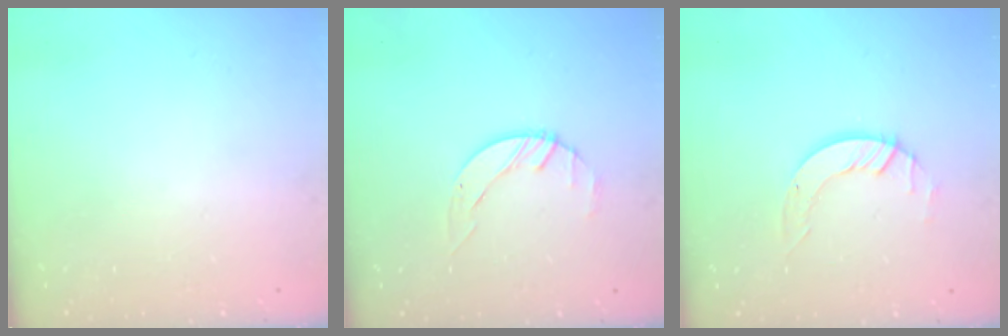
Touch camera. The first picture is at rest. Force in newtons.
{"total": 1.4, "press": 1.4, "slide": 0.2}
{"total": 4.1, "press": 4.1, "slide": 0.1}